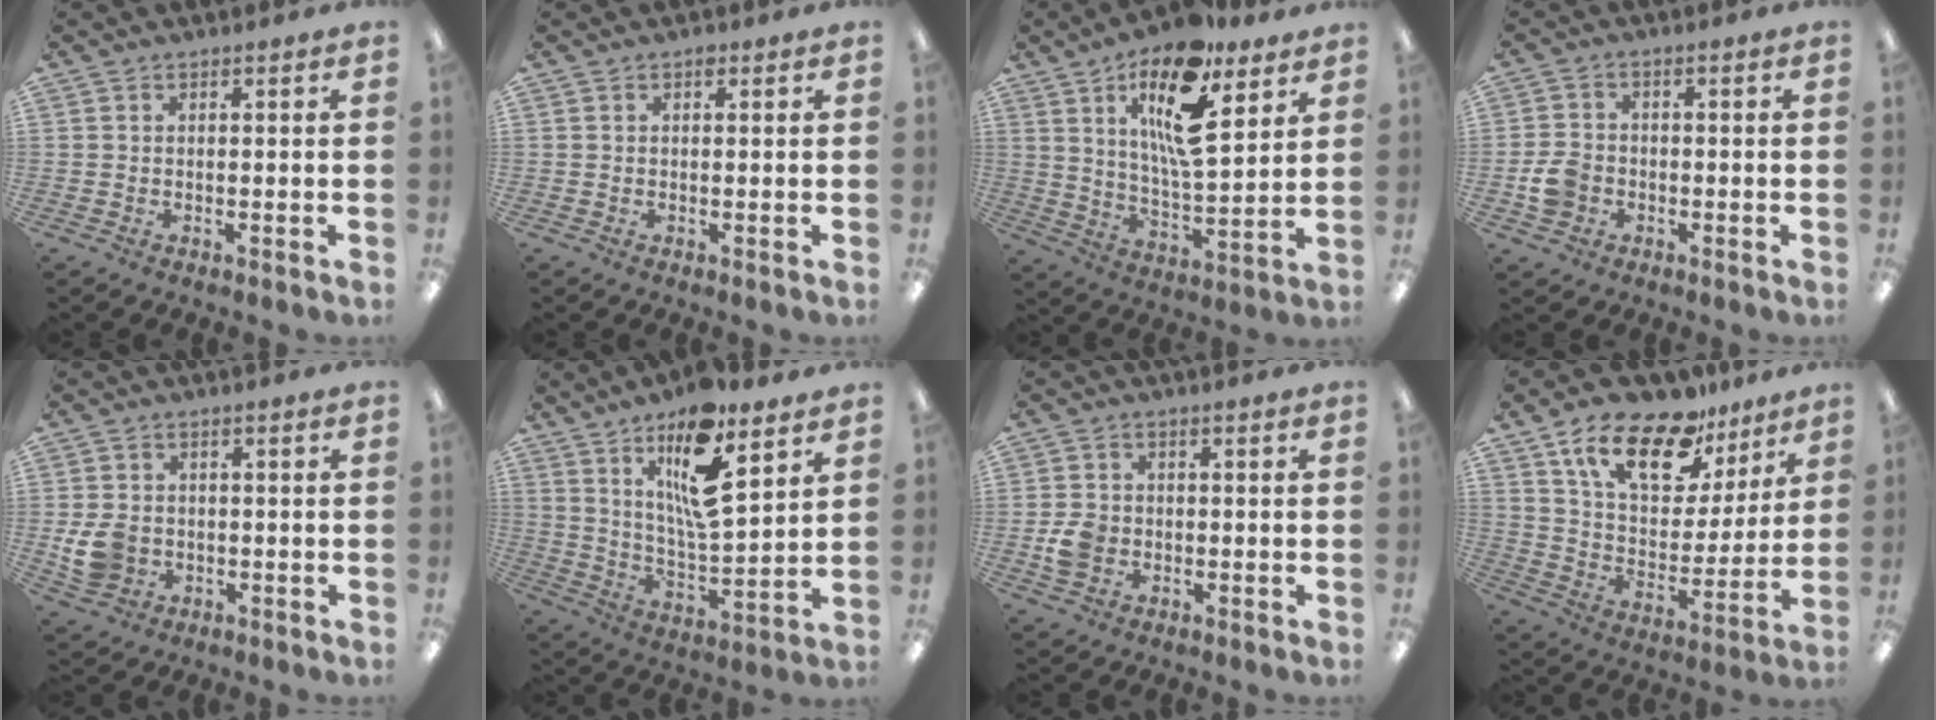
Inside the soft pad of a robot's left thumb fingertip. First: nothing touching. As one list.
[{"total": 0.8, "force": [0.5, 0.4, 0.4], "torque": [-0.009, 0.003, 0.008]}, {"total": 19.0, "force": [10.3, 7.2, 14.3], "torque": [-0.231, -0.046, 0.167]}, {"total": 5.3, "force": [-1.7, 4.3, 2.5], "torque": [-0.055, 0.009, -0.030]}, {"total": 6.8, "force": [-1.0, 5.7, 3.5], "torque": [-0.073, 0.010, -0.016]}, {"total": 17.1, "force": [10.2, 5.1, 12.6], "torque": [-0.215, -0.050, 0.167]}, {"total": 4.9, "force": [-1.1, 4.2, 2.2], "torque": [-0.035, 0.003, -0.020]}, {"total": 19.2, "force": [12.9, 9.5, 10.6], "torque": [-0.190, -0.066, 0.226]}]